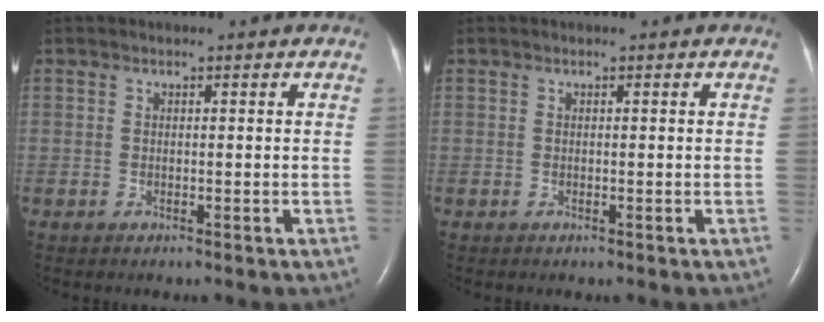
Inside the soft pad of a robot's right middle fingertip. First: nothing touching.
{"total": 0.0}